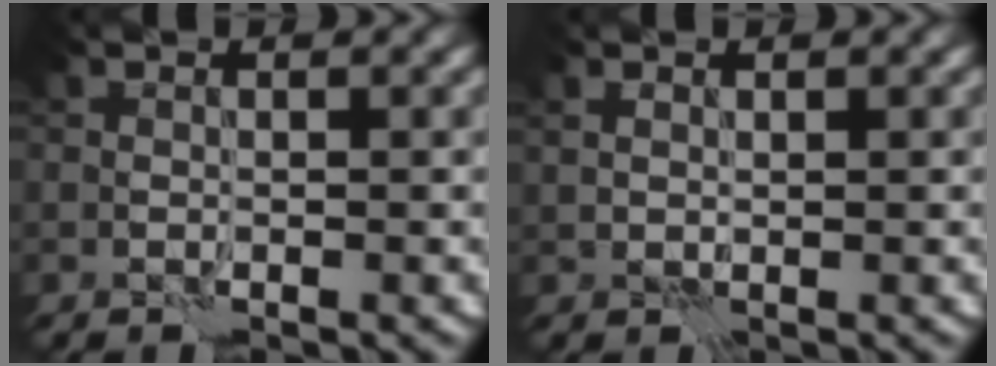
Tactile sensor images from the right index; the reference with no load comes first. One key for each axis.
{"total": 0.7, "fx": 0.6, "fy": 0.3, "fz": 0.0, "tx": -0.001, "ty": -0.001, "tz": 0.014}